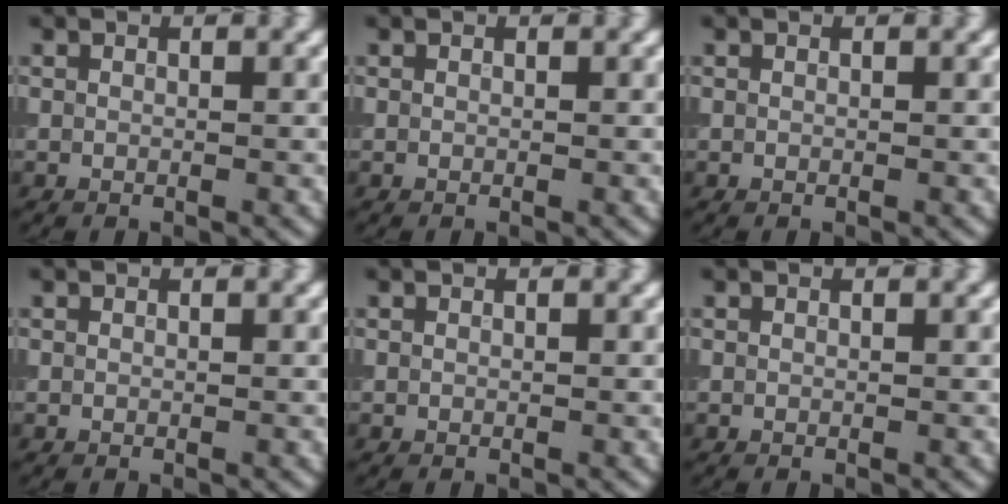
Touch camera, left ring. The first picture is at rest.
{"total": 0.0}
{"total": 0.0}
{"total": 0.0}
{"total": 0.0}
{"total": 0.0}